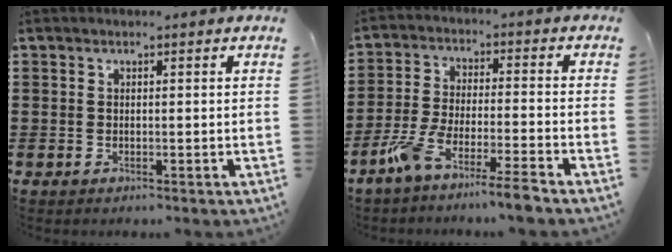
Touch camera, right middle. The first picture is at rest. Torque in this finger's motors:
{"motor_torque": [1.21, -0.93, 0.44, 0.19]}